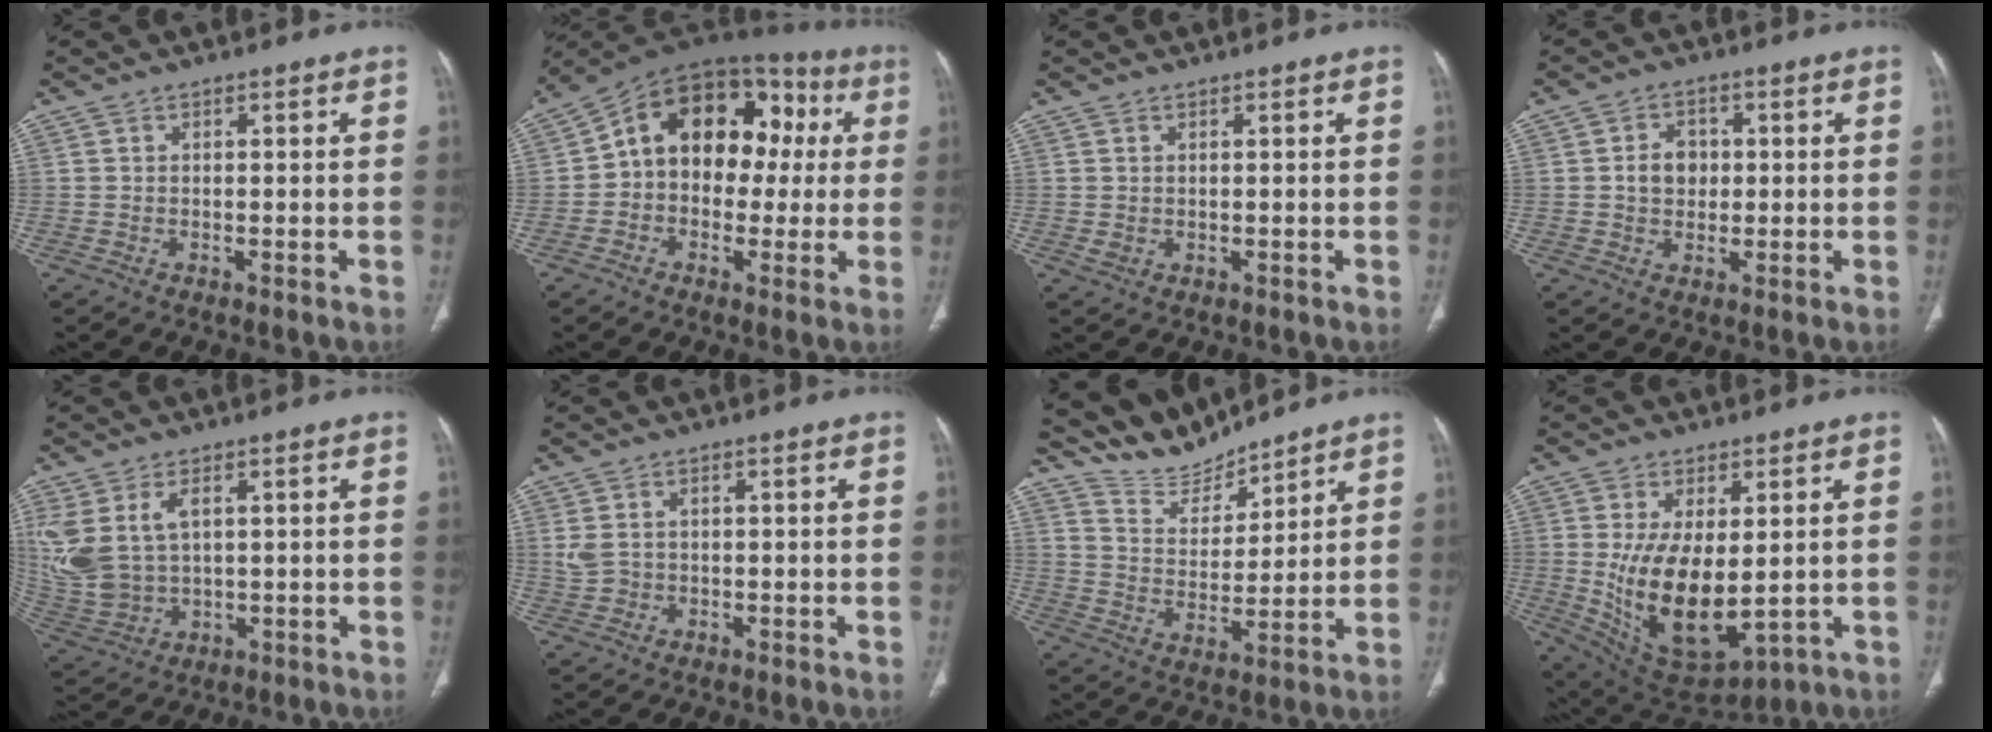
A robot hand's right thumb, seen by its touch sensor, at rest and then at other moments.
{"total": 18.3, "force": [2.0, 12.9, 12.9], "torque": [-0.146, 0.055, 0.020]}
{"total": 1.2, "force": [0.4, 0.9, 0.6], "torque": [-0.009, -0.005, 0.014]}
{"total": 5.0, "force": [0.4, 4.0, 2.9], "torque": [-0.030, 0.005, 0.004]}
{"total": 13.2, "force": [3.6, 8.5, 9.5], "torque": [-0.222, -0.008, 0.093]}
{"total": 2.9, "force": [0.6, 2.2, 1.7], "torque": [-0.040, 0.004, 0.019]}
{"total": 8.9, "force": [8.6, 2.2, 0.5], "torque": [0.005, -0.058, 0.180]}
{"total": 15.4, "force": [-0.4, 7.8, 13.3], "torque": [-0.228, -0.023, 0.025]}